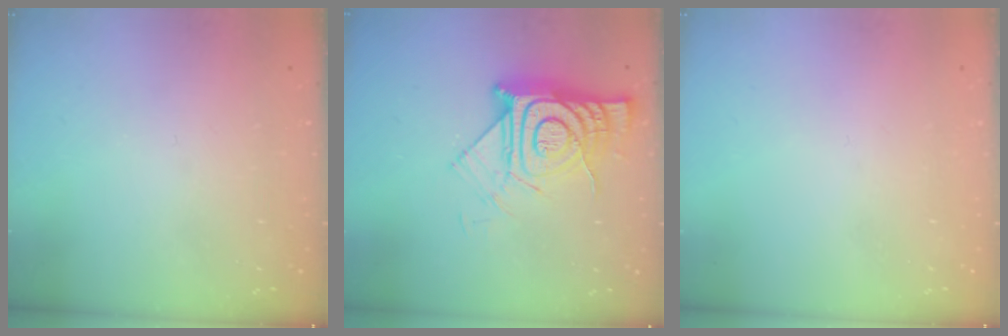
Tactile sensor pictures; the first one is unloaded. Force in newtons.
{"total": 14.2, "press": 14.2, "slide": 1.1}
{"total": 1.5, "press": 1.5, "slide": 0.1}